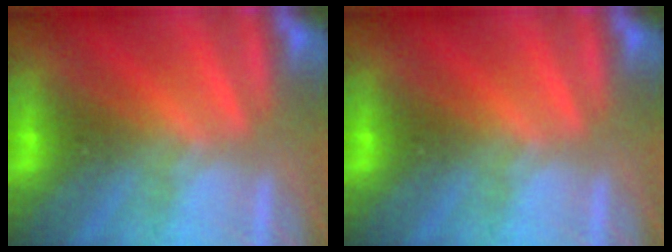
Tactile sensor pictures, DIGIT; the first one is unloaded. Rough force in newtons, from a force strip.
{"total": 0.0}